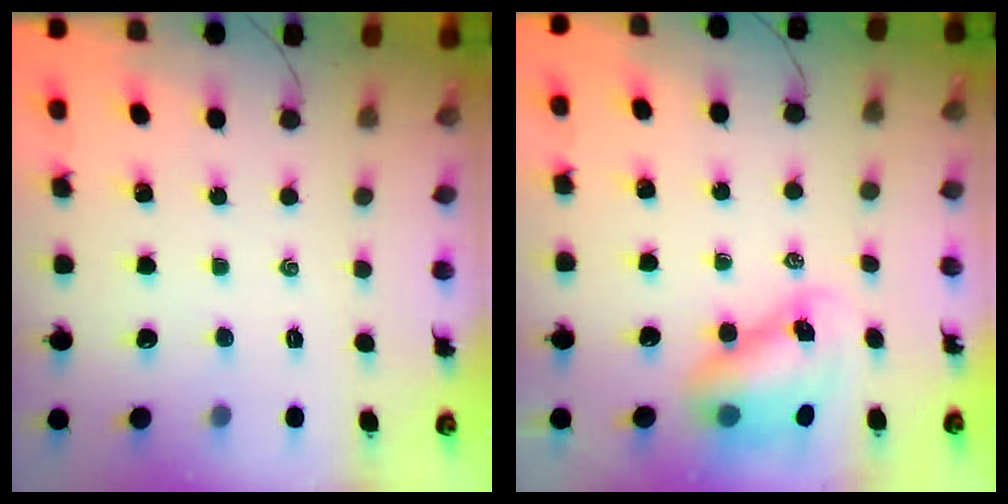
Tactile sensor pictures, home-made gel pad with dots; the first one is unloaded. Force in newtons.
{"total": 8.9, "press": 8.7, "slide": 1.8}